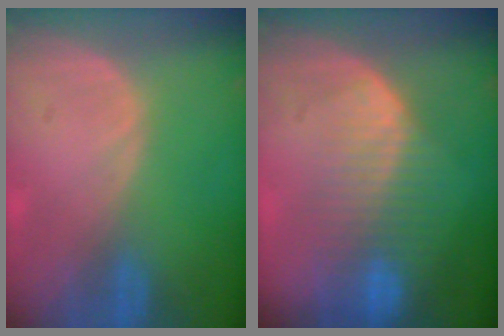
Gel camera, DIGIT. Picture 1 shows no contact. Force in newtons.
{"total": 8.6, "press": 7.3, "slide": 4.6}